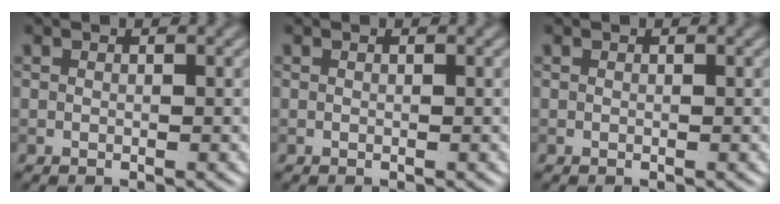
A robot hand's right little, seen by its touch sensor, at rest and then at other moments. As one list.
[{"total": 0.0}, {"total": 0.0}]